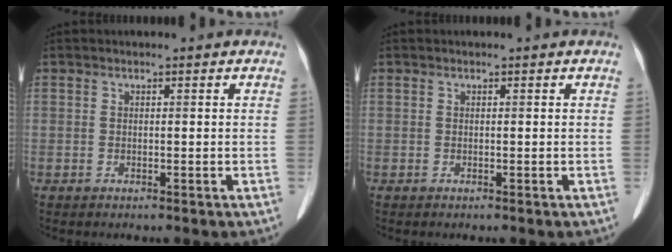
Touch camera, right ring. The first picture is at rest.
{"total": 0.0}